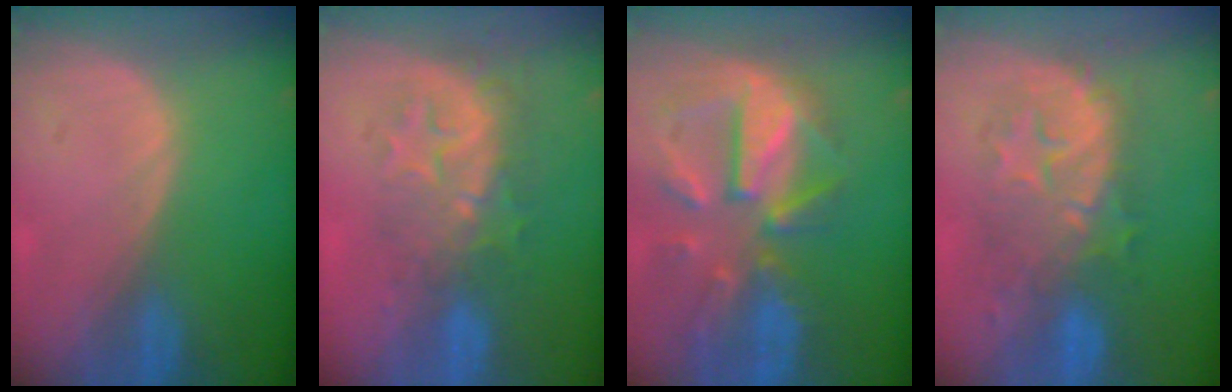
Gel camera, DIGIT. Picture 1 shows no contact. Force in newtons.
{"total": 8.8, "press": 7.9, "slide": 4.0}
{"total": 11.7, "press": 10.2, "slide": 5.6}
{"total": 9.0, "press": 8.9, "slide": 1.1}